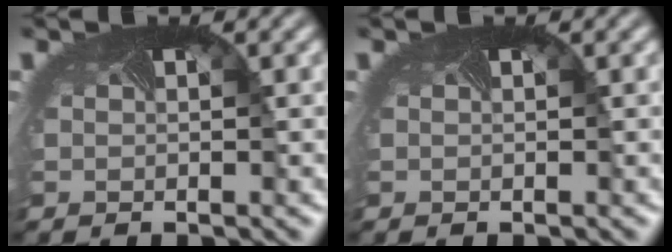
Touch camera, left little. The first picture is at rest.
{"total": 0.0}